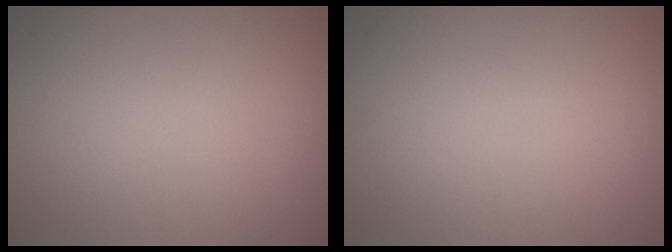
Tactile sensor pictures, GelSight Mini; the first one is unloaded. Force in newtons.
{"total": 0.0}